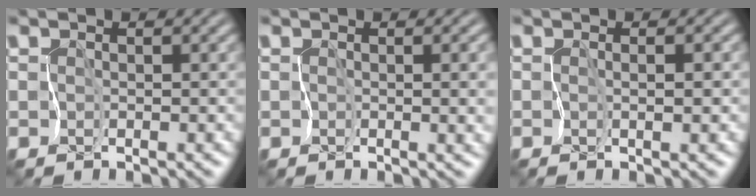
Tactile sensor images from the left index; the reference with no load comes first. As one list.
[{"total": 4.2, "force": [0.0, 2.1, 3.7], "torque": [-0.035, -0.009, 0.009]}, {"total": 1.3, "force": [-0.3, 0.2, 1.3], "torque": [-0.019, -0.002, -0.003]}]